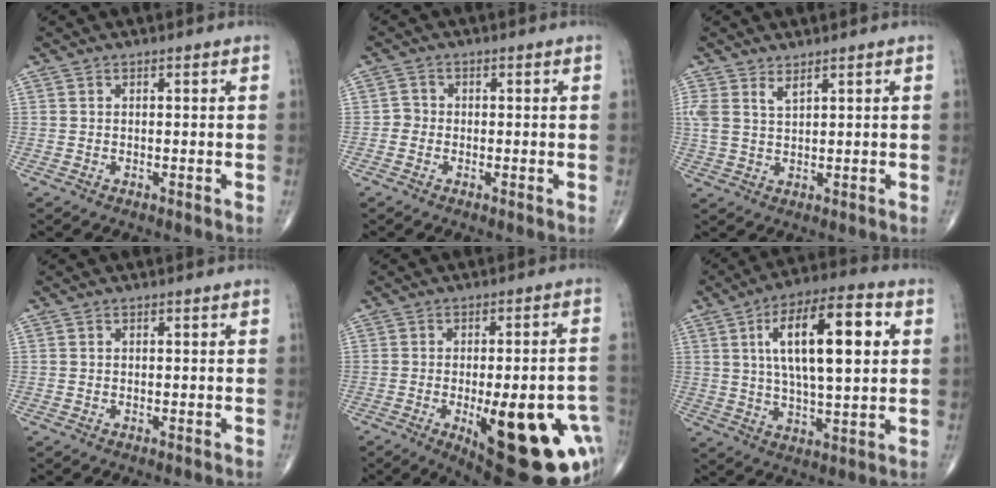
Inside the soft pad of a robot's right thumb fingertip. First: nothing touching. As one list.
[{"total": 1.8, "force": [-0.6, 1.7, 0.5], "torque": [0.002, 0.007, -0.018]}, {"total": 3.6, "force": [2.4, 1.2, 2.4], "torque": [-0.054, -0.009, 0.054]}, {"total": 0.0}, {"total": 25.5, "force": [-8.5, 8.8, 22.4], "torque": [-0.212, 0.005, -0.090]}, {"total": 18.7, "force": [4.7, 6.8, 16.8], "torque": [-0.266, 0.005, 0.074]}]